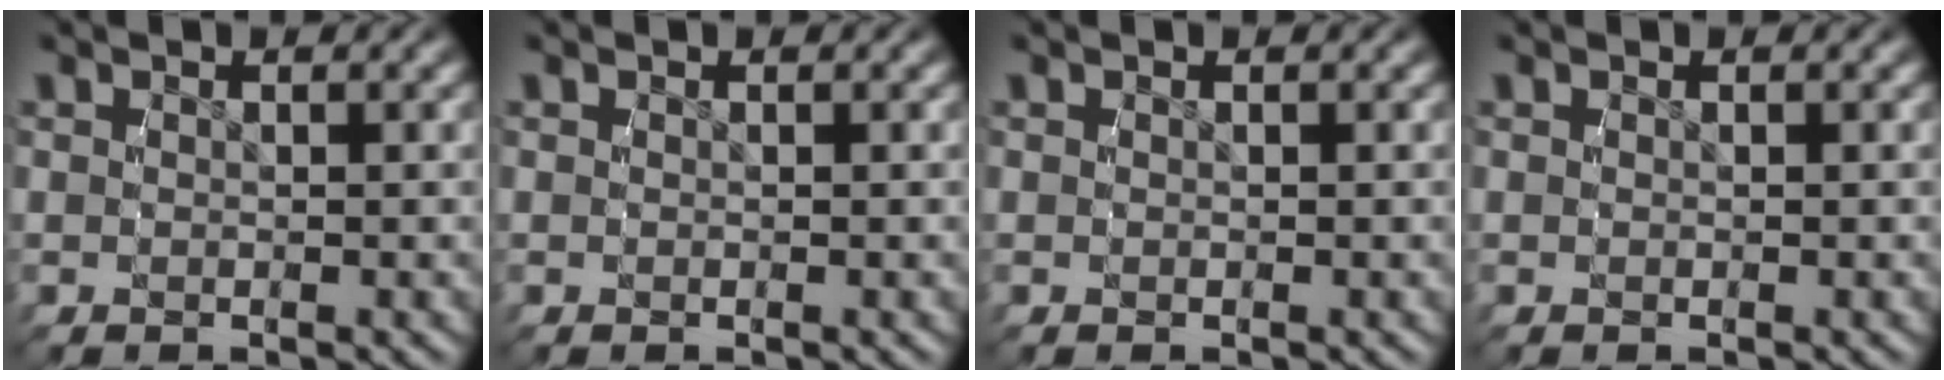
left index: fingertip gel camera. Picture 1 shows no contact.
{"total": 0.0}
{"total": 0.0}
{"total": 0.0}